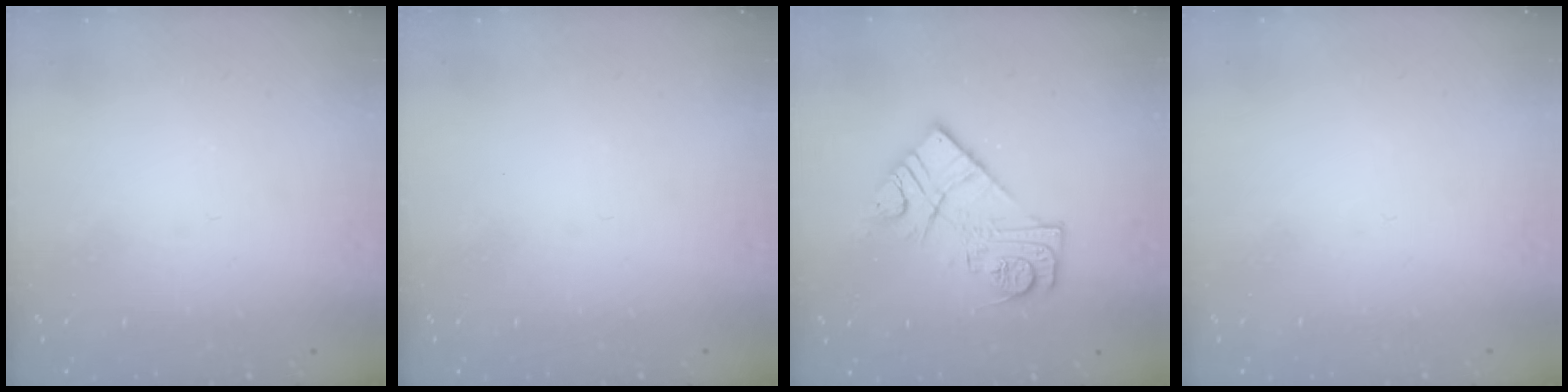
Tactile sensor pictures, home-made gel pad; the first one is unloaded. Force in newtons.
{"total": 0.0}
{"total": 12.9, "press": 12.8, "slide": 0.9}
{"total": 1.5, "press": 1.5, "slide": 0.1}